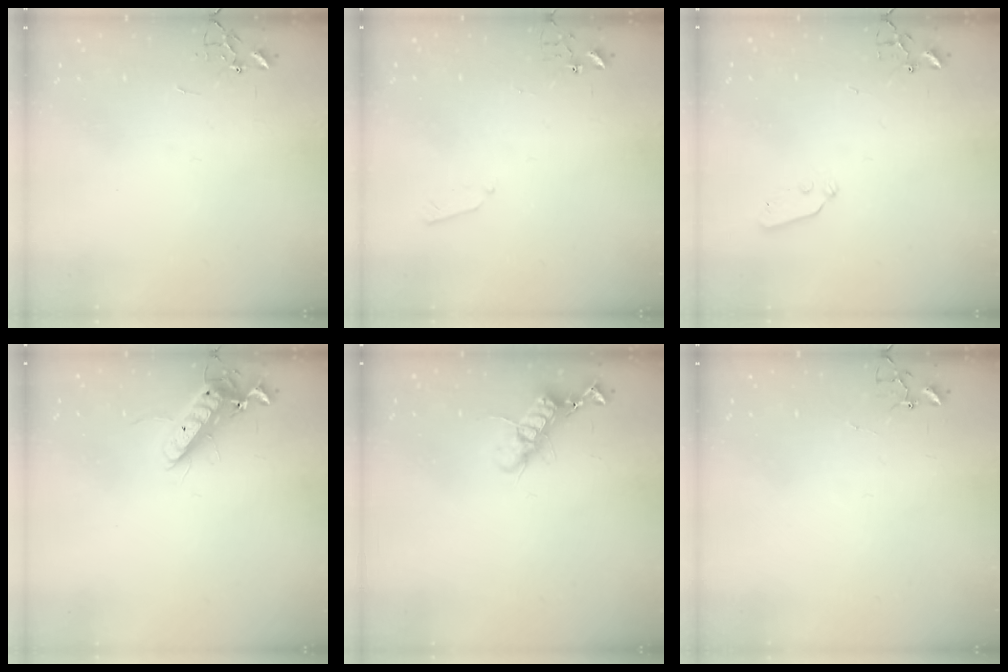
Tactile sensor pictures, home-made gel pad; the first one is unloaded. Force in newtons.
{"total": 3.7, "press": 3.6, "slide": 0.5}
{"total": 3.2, "press": 3.2, "slide": 0.5}
{"total": 12.3, "press": 12.2, "slide": 1.7}
{"total": 12.2, "press": 12.2, "slide": 0.6}
{"total": 3.7, "press": 3.7, "slide": 0.3}